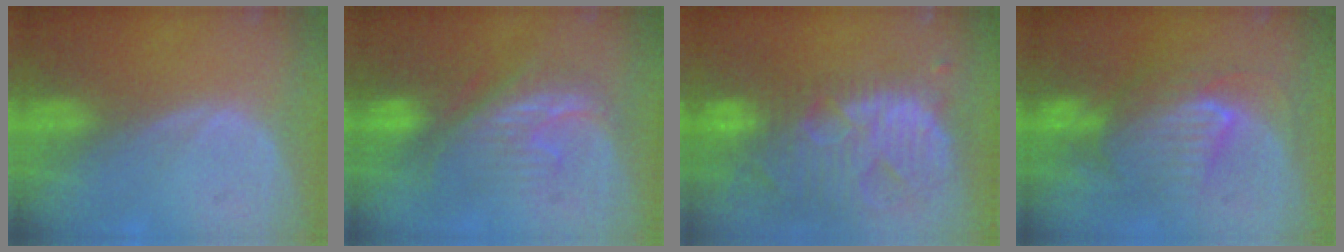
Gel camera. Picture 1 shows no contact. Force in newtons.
{"total": 8.4, "press": 8.1, "slide": 2.1}
{"total": 13.9, "press": 11.8, "slide": 7.4}
{"total": 8.4, "press": 8.3, "slide": 1.6}